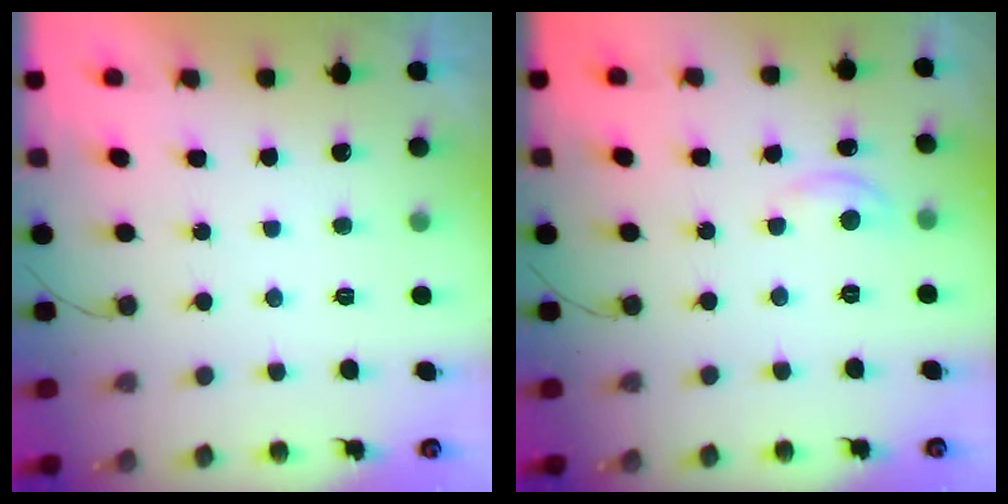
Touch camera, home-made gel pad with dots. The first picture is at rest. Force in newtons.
{"total": 2.9, "press": 2.8, "slide": 0.3}